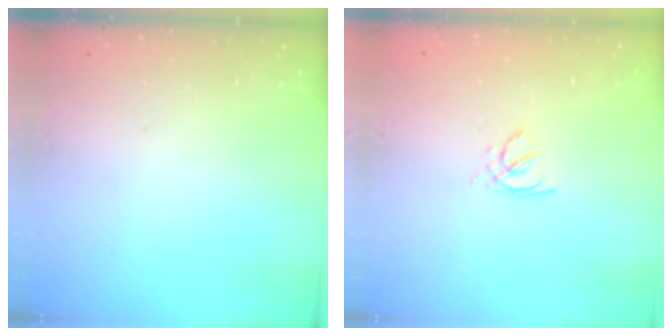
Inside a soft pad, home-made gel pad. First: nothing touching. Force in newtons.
{"total": 1.9, "press": 1.8, "slide": 0.4}